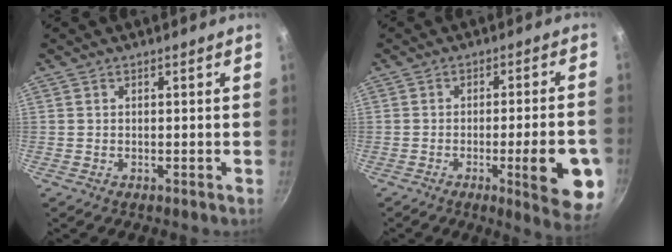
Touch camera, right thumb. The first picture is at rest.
{"total": 13.3, "force": [-4.2, 2.5, 12.4], "torque": [-0.144, 0.012, -0.051]}